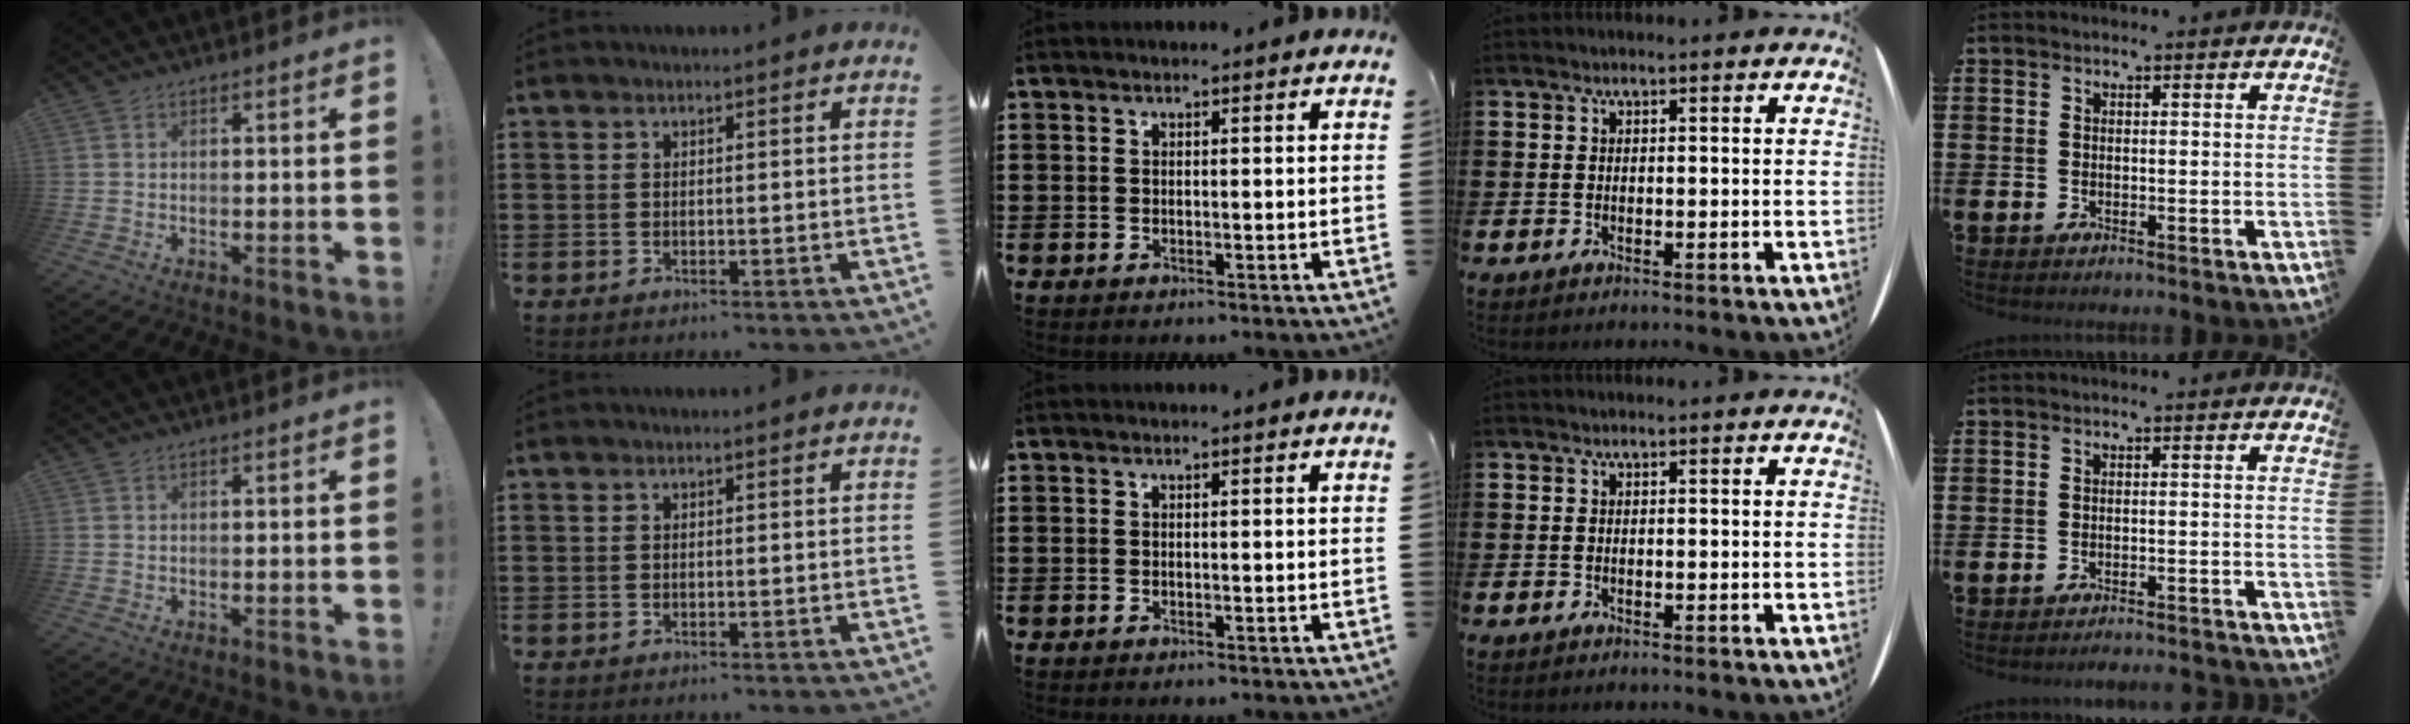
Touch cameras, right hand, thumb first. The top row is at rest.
{"little": {"total": 1.3, "force": [-1.3, -0.2, 0.0], "torque": [-0.002, 0.004, -0.026]}}